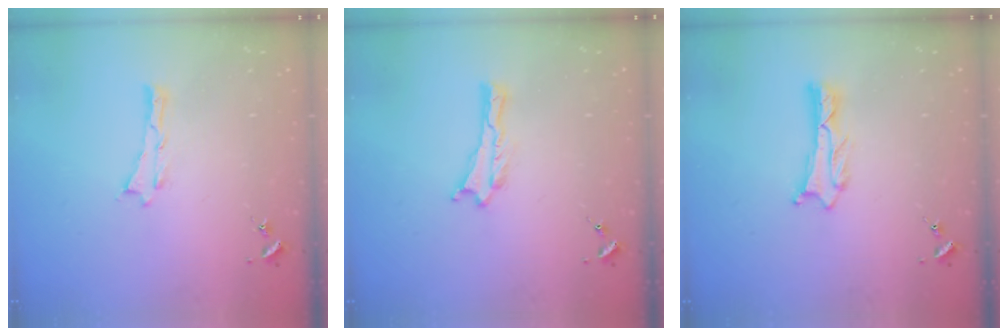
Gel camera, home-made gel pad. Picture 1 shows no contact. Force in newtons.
{"total": 0.0}
{"total": 1.1, "press": 1.1, "slide": 0.2}